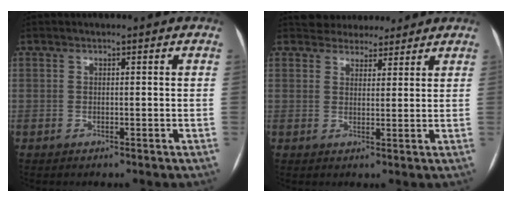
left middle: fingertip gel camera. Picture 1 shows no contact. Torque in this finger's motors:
{"motor_torque": [0.01, -0.09, 0.00, -0.01]}